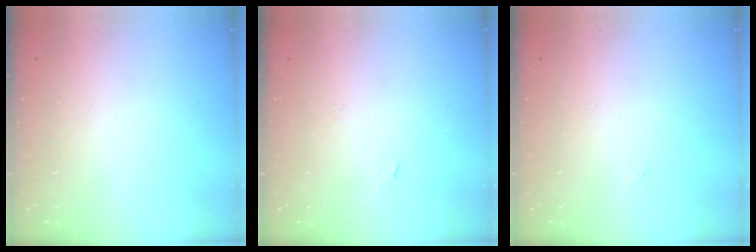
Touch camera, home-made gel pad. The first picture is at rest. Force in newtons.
{"total": 4.1, "press": 4.1, "slide": 0.4}
{"total": 3.4, "press": 3.3, "slide": 0.5}